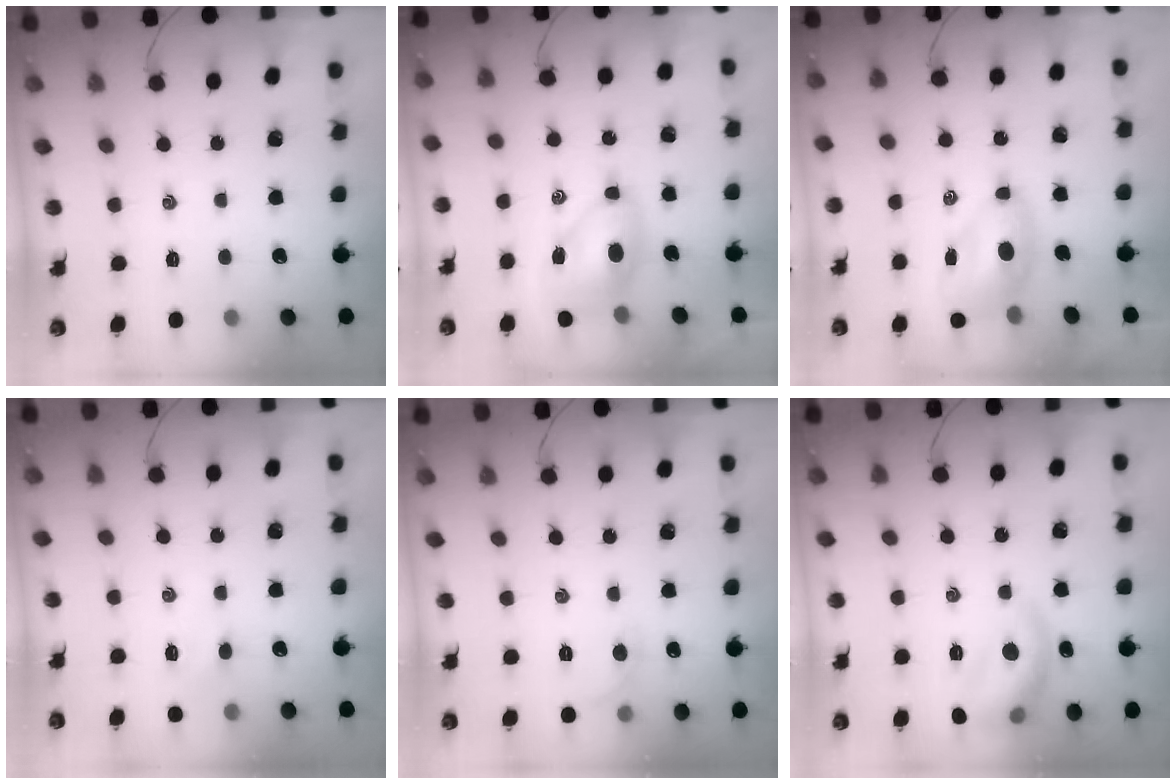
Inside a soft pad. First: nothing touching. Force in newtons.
{"total": 8.7, "press": 8.4, "slide": 2.2}
{"total": 6.7, "press": 6.6, "slide": 1.3}
{"total": 3.3, "press": 3.1, "slide": 1.2}
{"total": 5.5, "press": 5.2, "slide": 1.8}
{"total": 12.4, "press": 12.4, "slide": 0.8}